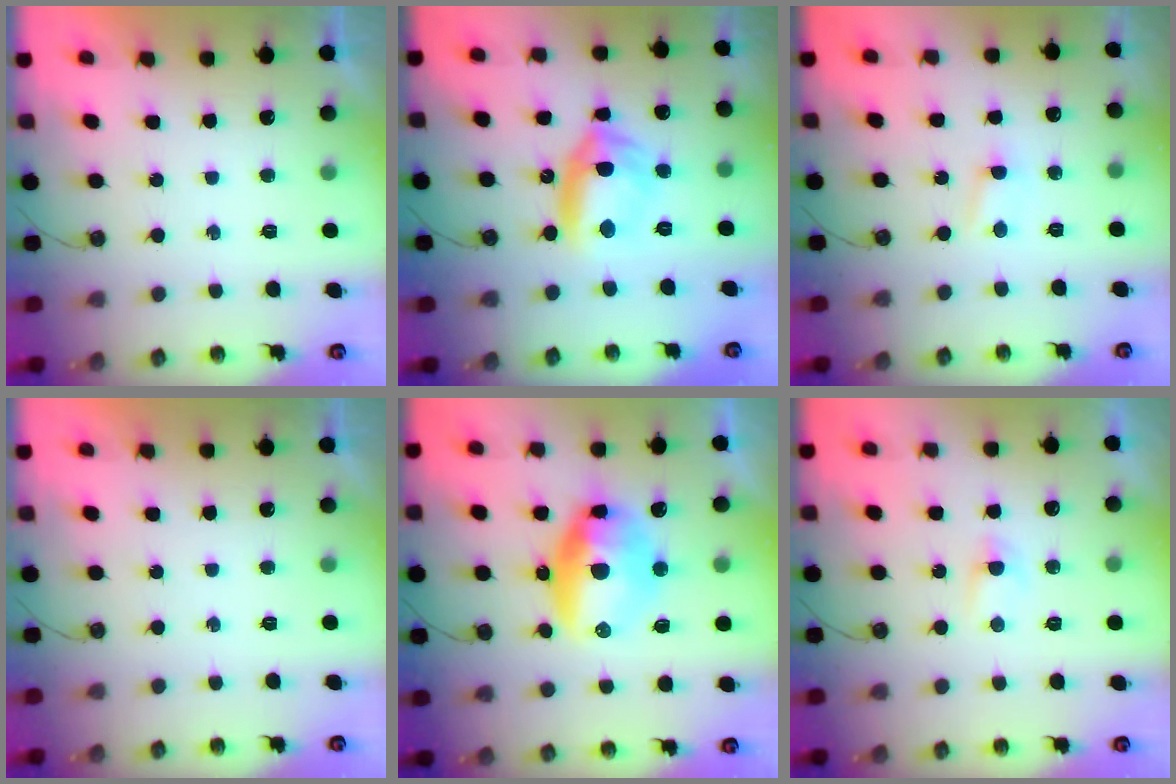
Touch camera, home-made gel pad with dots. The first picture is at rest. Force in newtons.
{"total": 11.5, "press": 11.3, "slide": 2.2}
{"total": 2.0, "press": 2.0, "slide": 0.3}
{"total": 0.0}
{"total": 12.3, "press": 12.1, "slide": 1.8}
{"total": 2.2, "press": 2.2, "slide": 0.3}